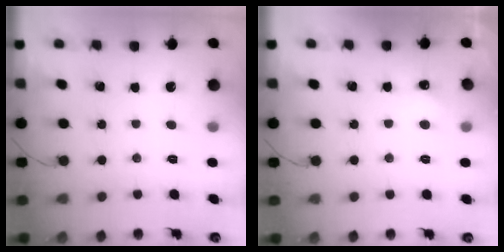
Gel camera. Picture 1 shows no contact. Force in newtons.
{"total": 3.8, "press": 3.7, "slide": 1.1}